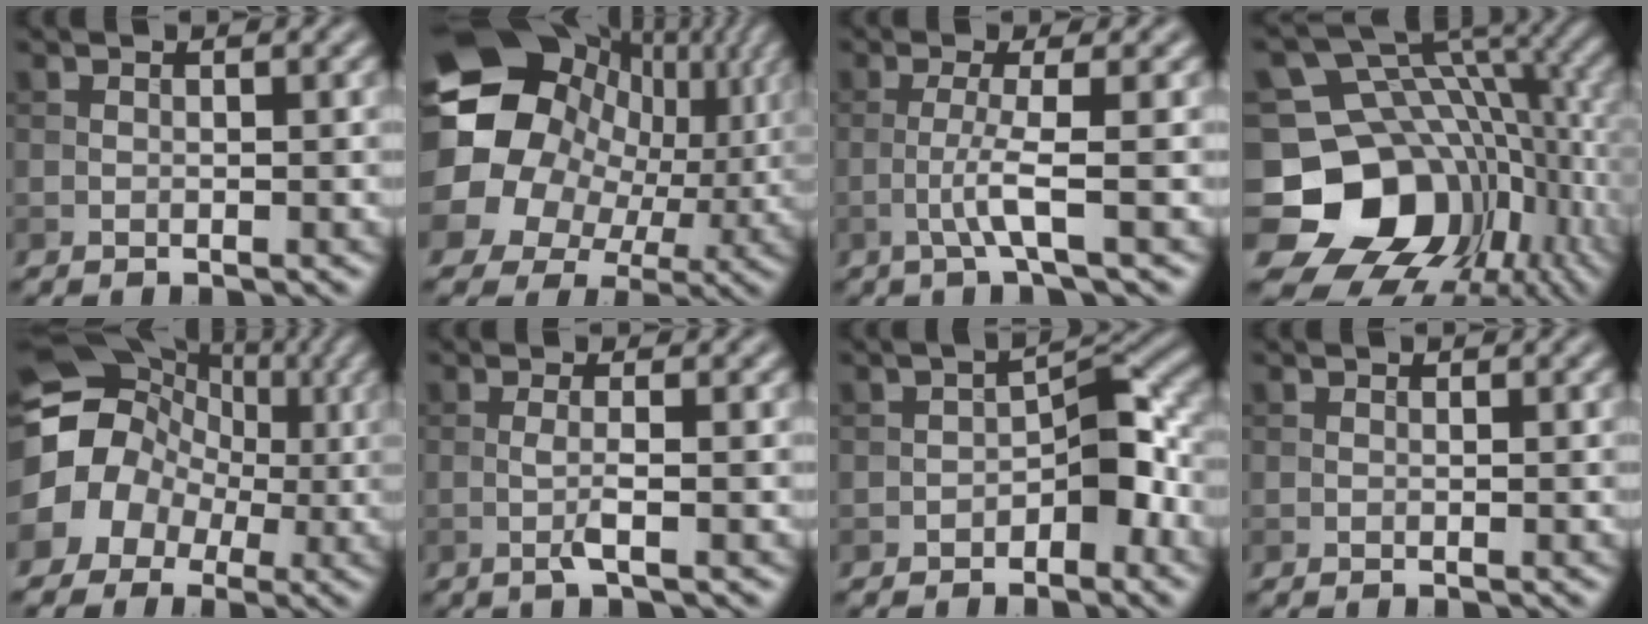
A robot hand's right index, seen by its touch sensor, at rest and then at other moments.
{"total": 22.5, "force": [4.2, 19.7, 10.1], "torque": [-0.210, 0.020, 0.036]}
{"total": 2.9, "force": [-0.9, 0.1, 2.8], "torque": [-0.057, 0.003, -0.026]}
{"total": 15.1, "force": [-4.1, 12.1, 8.1], "torque": [-0.151, -0.011, -0.078]}
{"total": 13.8, "force": [0.0, 12.5, 5.8], "torque": [-0.133, 0.021, -0.034]}
{"total": 1.8, "force": [-0.4, 0.1, 1.8], "torque": [-0.039, -0.002, -0.012]}
{"total": 4.4, "force": [-1.7, 2.3, 3.3], "torque": [-0.033, 0.016, -0.032]}
{"total": 0.0}